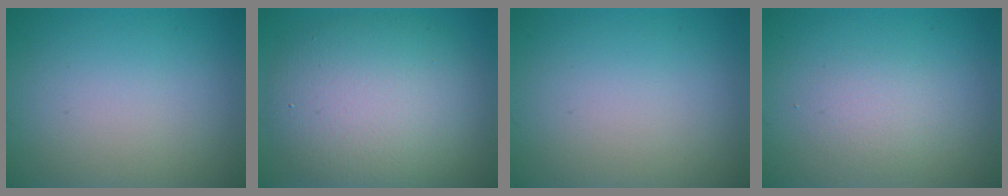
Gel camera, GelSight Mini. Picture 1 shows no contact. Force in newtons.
{"total": 9.3, "press": 9.3, "slide": 0.6}
{"total": 0.0}
{"total": 1.7, "press": 1.7, "slide": 0.2}